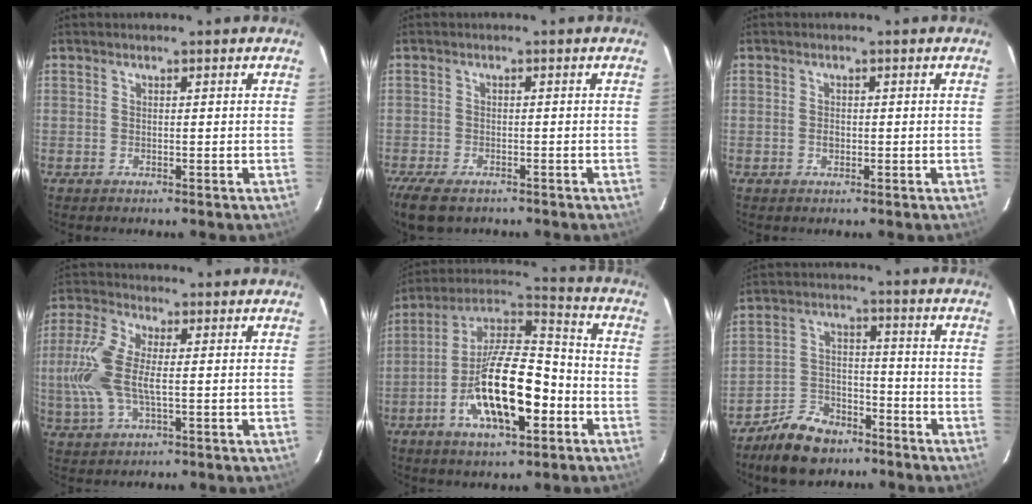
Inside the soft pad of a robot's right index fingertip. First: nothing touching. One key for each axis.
{"total": 7.7, "fx": -5.7, "fy": 3.3, "fz": 4.0, "tx": -0.108, "ty": -0.030, "tz": -0.106}
{"total": 1.4, "fx": -0.3, "fy": 1.1, "fz": 0.8, "tx": -0.013, "ty": 0.001, "tz": -0.005}
{"total": 10.8, "fx": -0.2, "fy": 4.7, "fz": 9.6, "tx": -0.221, "ty": 0.008, "tz": -0.005}
{"total": 18.6, "fx": -6.3, "fy": 6.9, "fz": 16.0, "tx": -0.300, "ty": 0.002, "tz": -0.116}
{"total": 11.0, "fx": -8.4, "fy": 5.8, "fz": 4.3, "tx": -0.102, "ty": 0.019, "tz": -0.136}